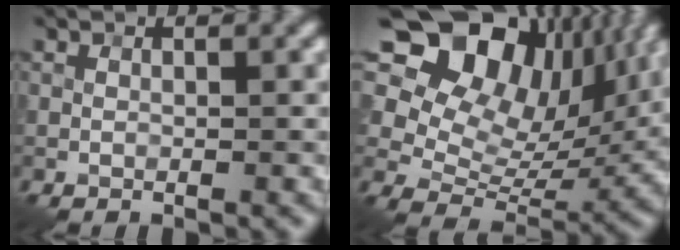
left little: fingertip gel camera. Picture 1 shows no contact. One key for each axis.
{"total": 16.1, "fx": 7.7, "fy": 10.7, "fz": 9.3, "tx": -0.172, "ty": 0.051, "tz": 0.122}